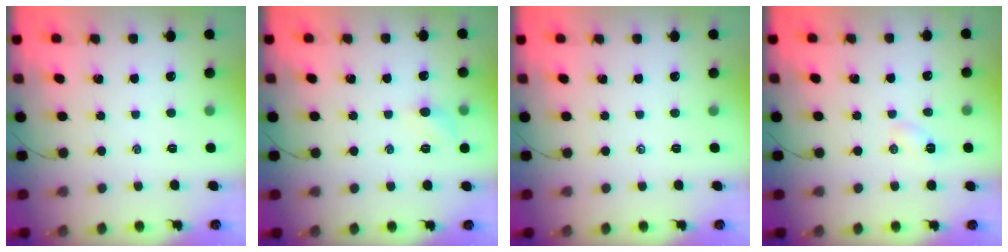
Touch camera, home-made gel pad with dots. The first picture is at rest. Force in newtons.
{"total": 5.2, "press": 5.0, "slide": 1.1}
{"total": 0.0}
{"total": 3.2, "press": 3.0, "slide": 0.9}